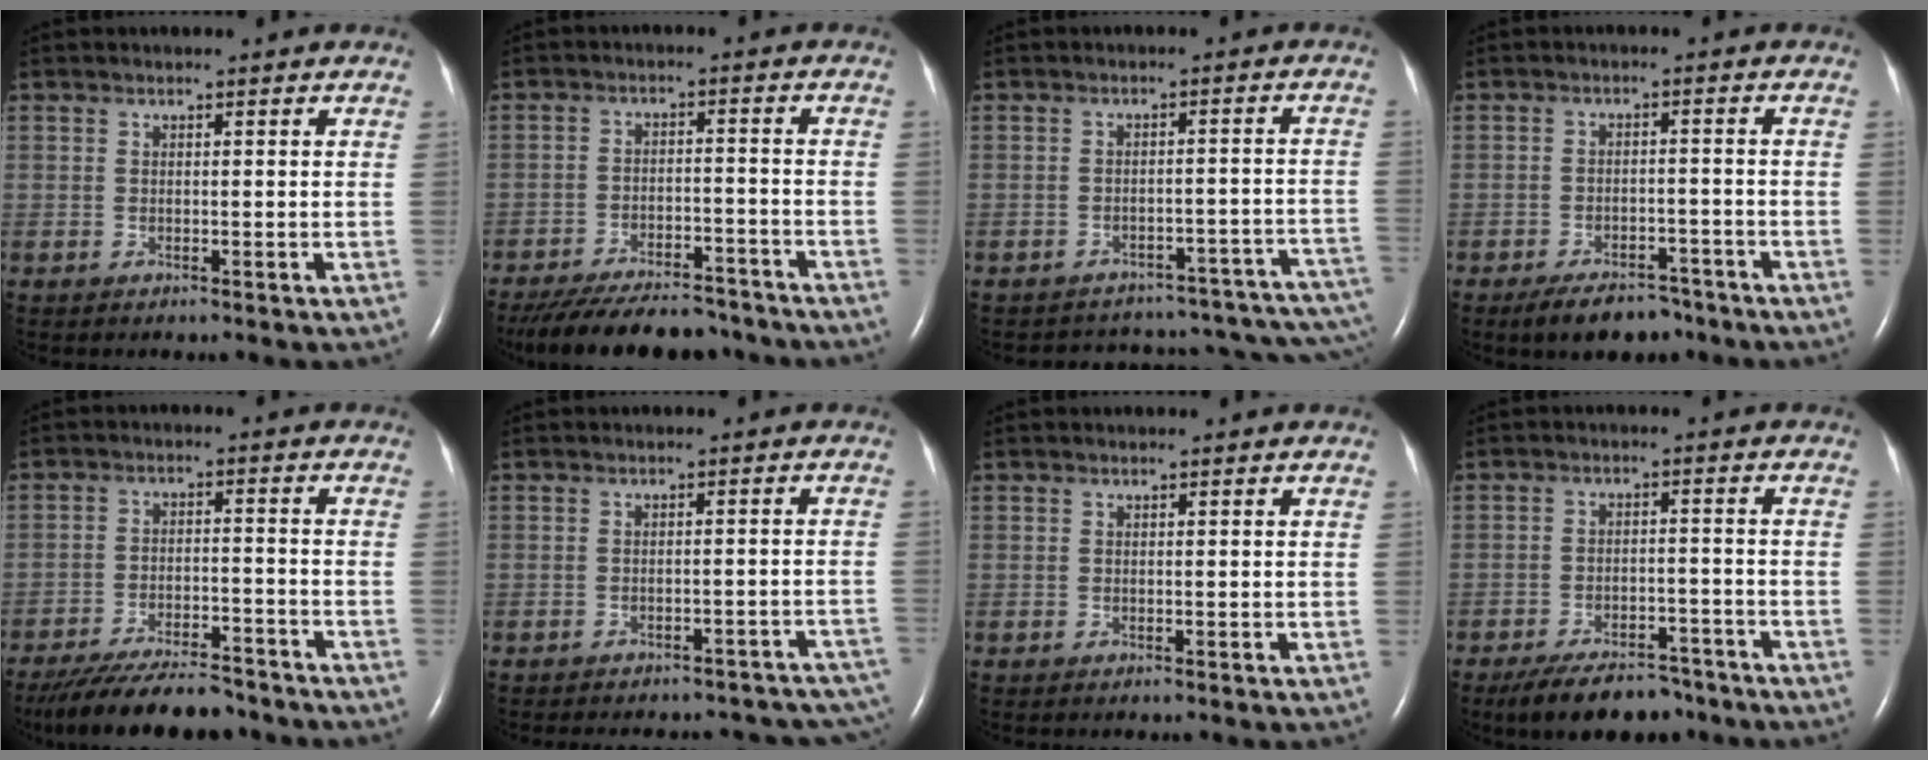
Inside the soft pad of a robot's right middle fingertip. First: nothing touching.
{"total": 17.6, "force": [-15.5, 5.0, 6.8], "torque": [-0.147, -0.016, -0.222]}
{"total": 20.6, "force": [-18.7, 5.4, 6.6], "torque": [-0.057, 0.028, -0.206]}
{"total": 7.0, "force": [-5.5, 3.1, 3.0], "torque": [-0.048, 0.001, -0.084]}
{"total": 15.0, "force": [-13.3, 2.9, 6.2], "torque": [-0.117, -0.014, -0.202]}
{"total": 19.3, "force": [-16.6, 7.0, 6.9], "torque": [-0.095, 0.013, -0.176]}
{"total": 0.0}
{"total": 10.1, "force": [-8.2, 4.1, 4.3], "torque": [-0.064, -0.001, -0.128]}